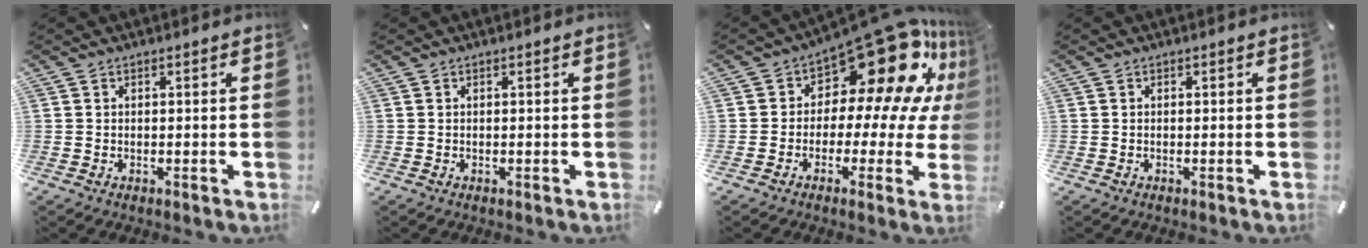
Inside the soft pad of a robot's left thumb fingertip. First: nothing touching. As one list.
[{"total": 0.0}, {"total": 19.9, "force": [11.0, 9.8, 13.3], "torque": [-0.183, -0.090, 0.186]}, {"total": 0.0}]